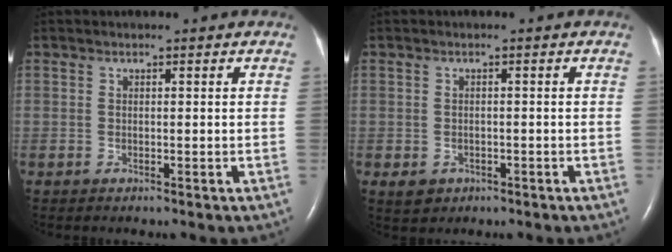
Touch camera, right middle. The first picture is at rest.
{"total": 2.3, "force": [-1.0, 1.9, 0.7], "torque": [-0.008, 0.004, -0.006]}